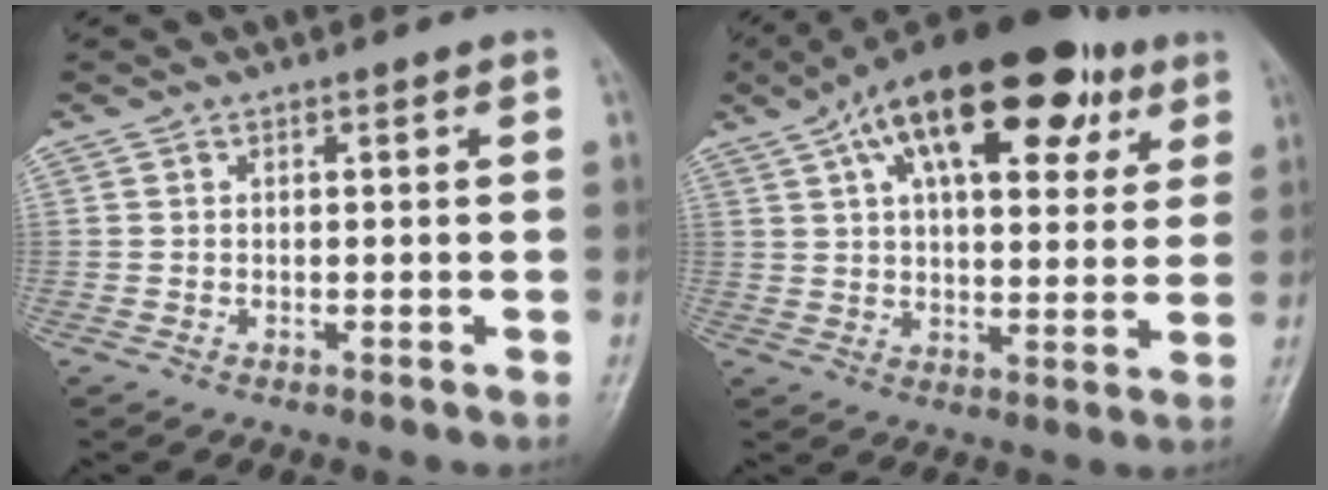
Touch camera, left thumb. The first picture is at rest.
{"total": 23.3, "force": [11.2, 10.8, 17.2], "torque": [-0.245, 0.005, 0.172]}